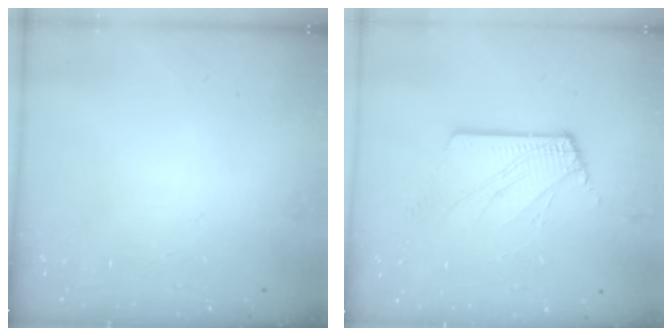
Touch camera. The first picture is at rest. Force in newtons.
{"total": 6.9, "press": 6.8, "slide": 0.8}